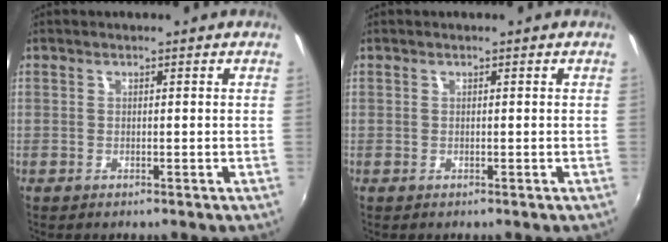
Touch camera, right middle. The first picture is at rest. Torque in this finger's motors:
{"motor_torque": [0.06, -0.07, 0.07, 0.01]}